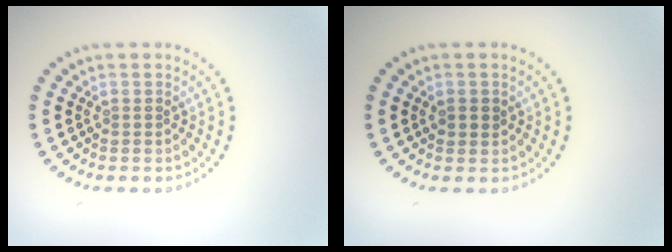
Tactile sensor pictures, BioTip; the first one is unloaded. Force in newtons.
{"total": 1.2, "press": 1.1, "slide": 0.4}